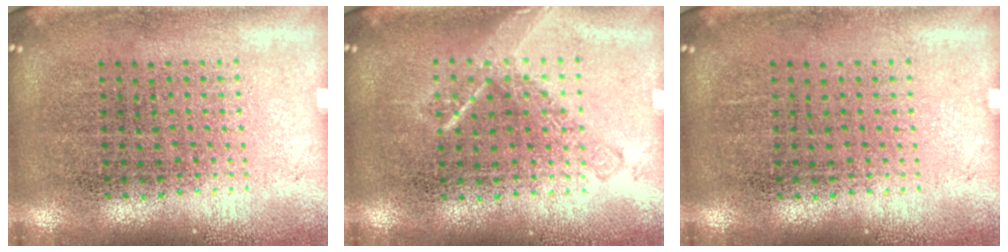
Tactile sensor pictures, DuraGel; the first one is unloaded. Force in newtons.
{"total": 1.3, "press": 1.3, "slide": 0.2}
{"total": 0.0}